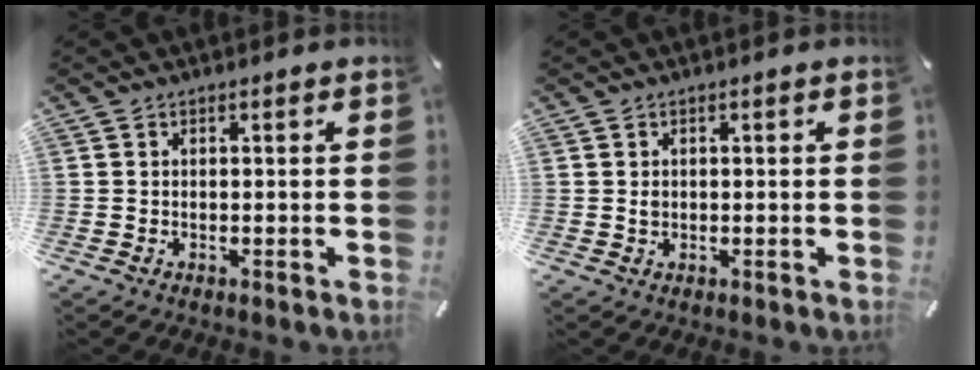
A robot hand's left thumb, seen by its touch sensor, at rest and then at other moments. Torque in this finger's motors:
{"motor_torque": [0.14, -0.04, 0.03, -0.06, 0.00]}